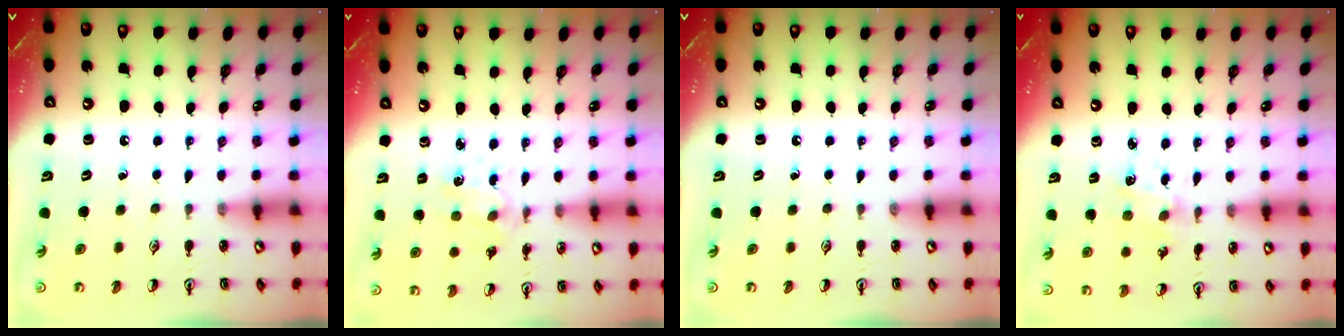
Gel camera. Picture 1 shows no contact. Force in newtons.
{"total": 2.1, "press": 2.1, "slide": 0.4}
{"total": 0.0}
{"total": 2.3, "press": 2.3, "slide": 0.4}